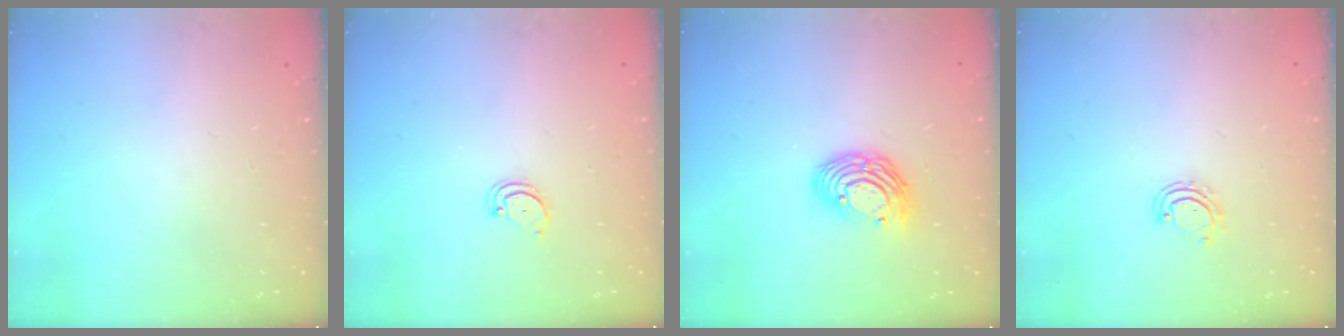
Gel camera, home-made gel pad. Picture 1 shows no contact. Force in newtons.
{"total": 2.7, "press": 2.7, "slide": 0.3}
{"total": 10.9, "press": 10.9, "slide": 0.8}
{"total": 3.2, "press": 3.1, "slide": 0.2}